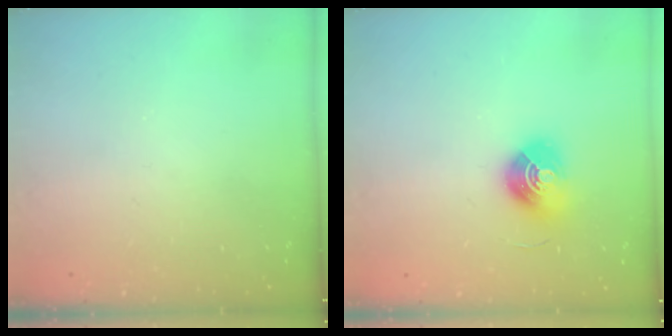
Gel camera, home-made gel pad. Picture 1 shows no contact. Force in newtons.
{"total": 9.9, "press": 9.9, "slide": 0.9}